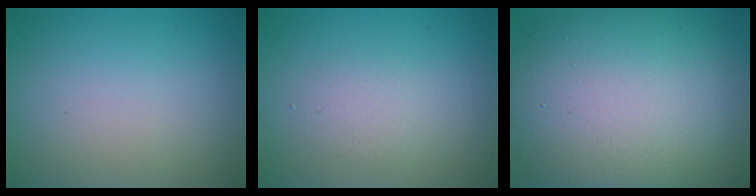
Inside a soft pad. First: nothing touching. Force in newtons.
{"total": 1.5, "press": 1.5, "slide": 0.1}
{"total": 15.3, "press": 15.3, "slide": 1.0}